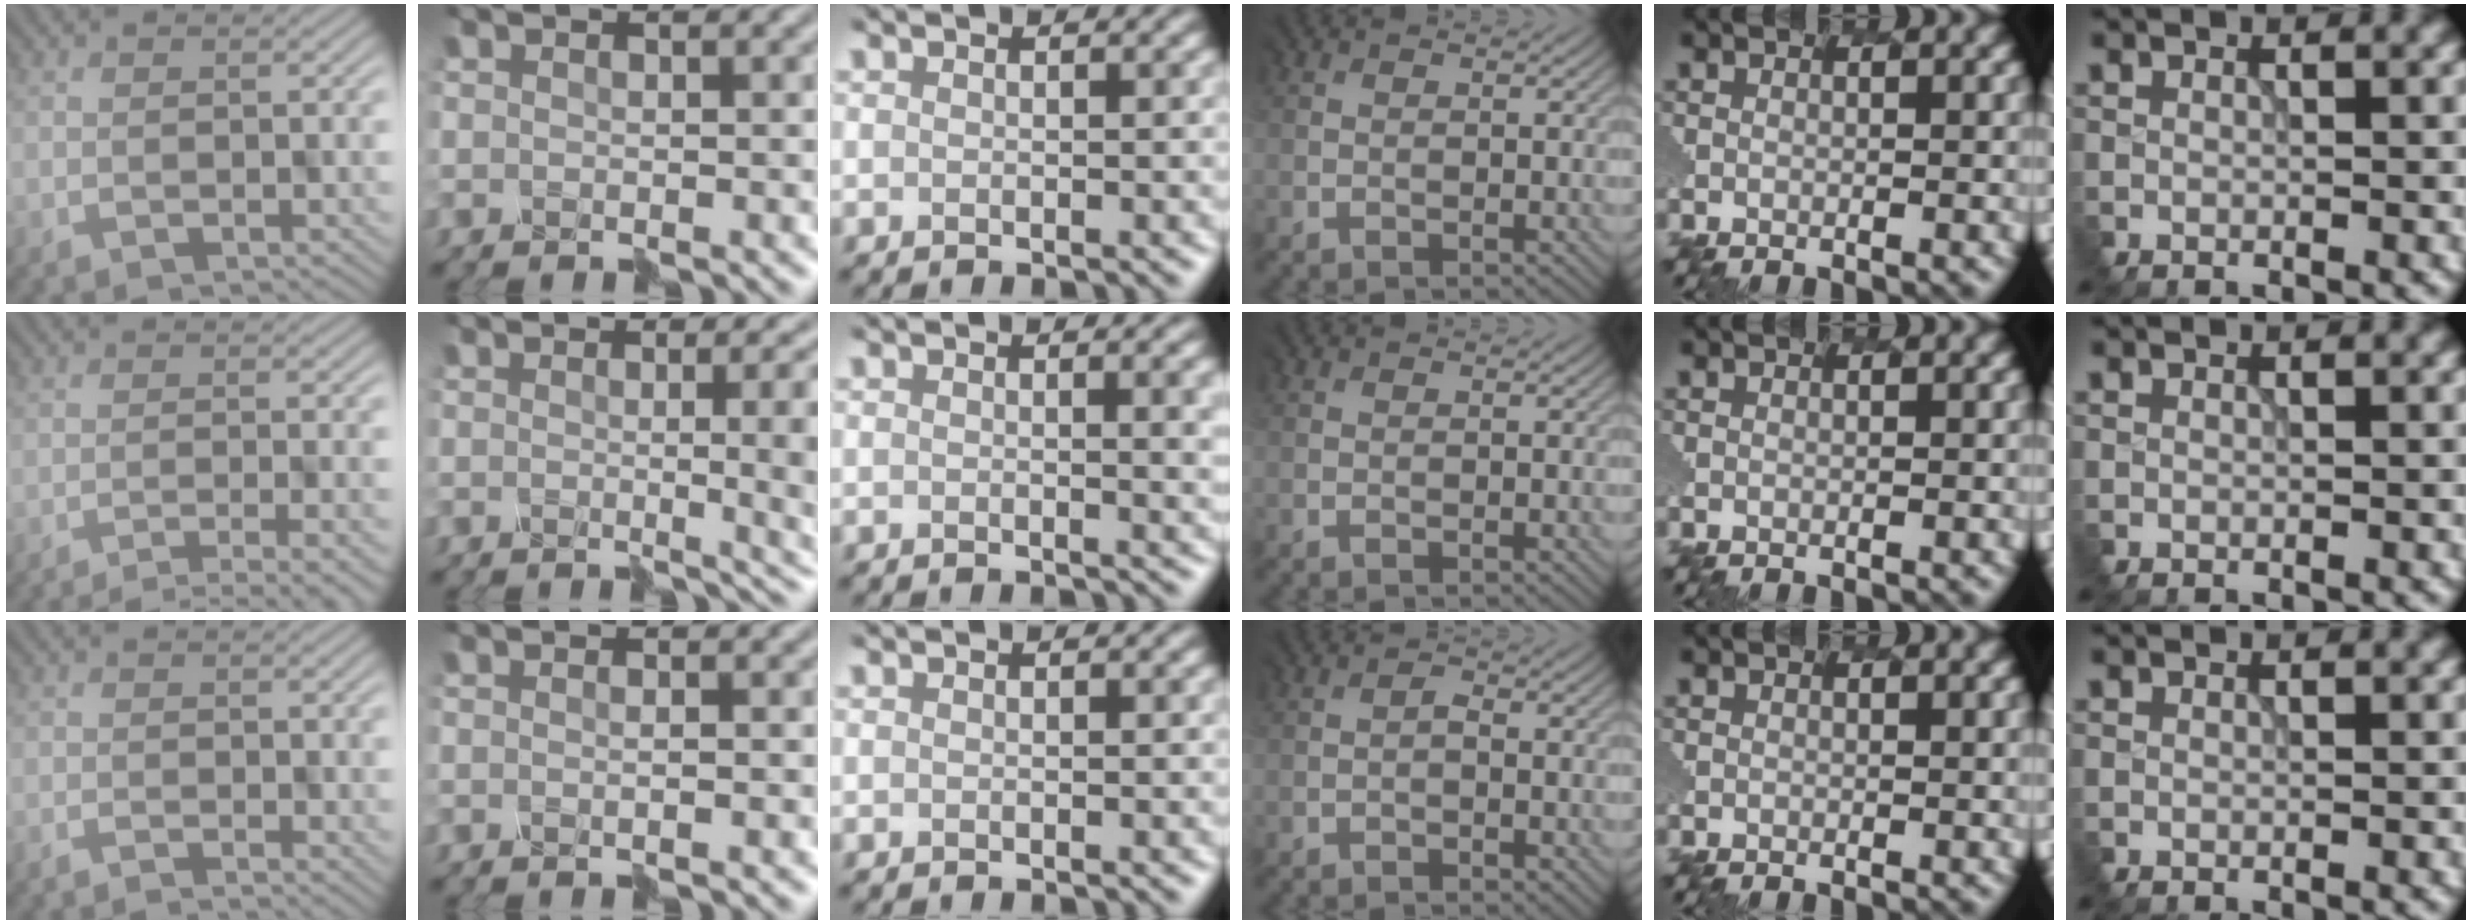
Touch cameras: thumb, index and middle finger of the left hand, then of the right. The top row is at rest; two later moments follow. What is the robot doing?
{"motion": "disassemble", "object": "hinged jar"}